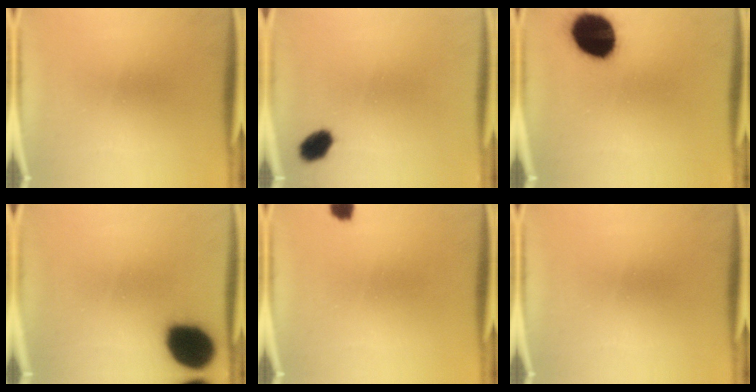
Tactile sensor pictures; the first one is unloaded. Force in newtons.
{"total": 4.6}
{"total": 18.5}
{"total": 17.1}
{"total": 2.2}
{"total": 0.0}